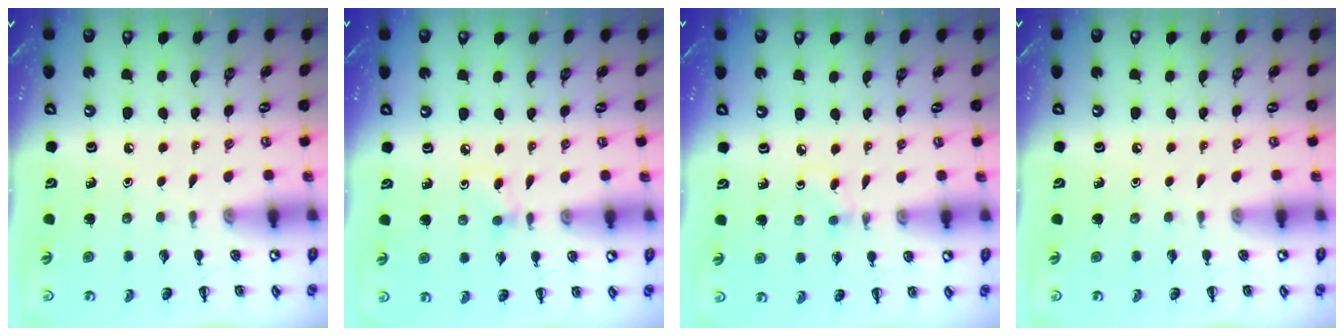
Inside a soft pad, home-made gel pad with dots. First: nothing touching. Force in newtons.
{"total": 4.4, "press": 4.0, "slide": 1.8}
{"total": 2.9, "press": 2.7, "slide": 1.0}
{"total": 0.0}